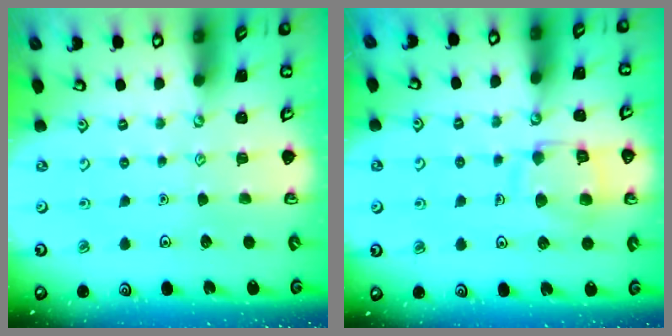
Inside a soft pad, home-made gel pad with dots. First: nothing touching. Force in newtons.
{"total": 11.8, "press": 11.7, "slide": 1.1}